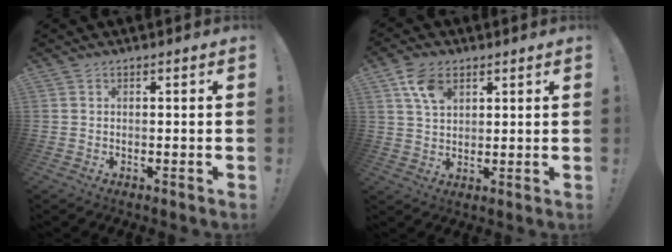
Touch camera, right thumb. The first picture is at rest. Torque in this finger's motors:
{"motor_torque": [0.55, 0.85, -0.05, 0.16, 0.00]}